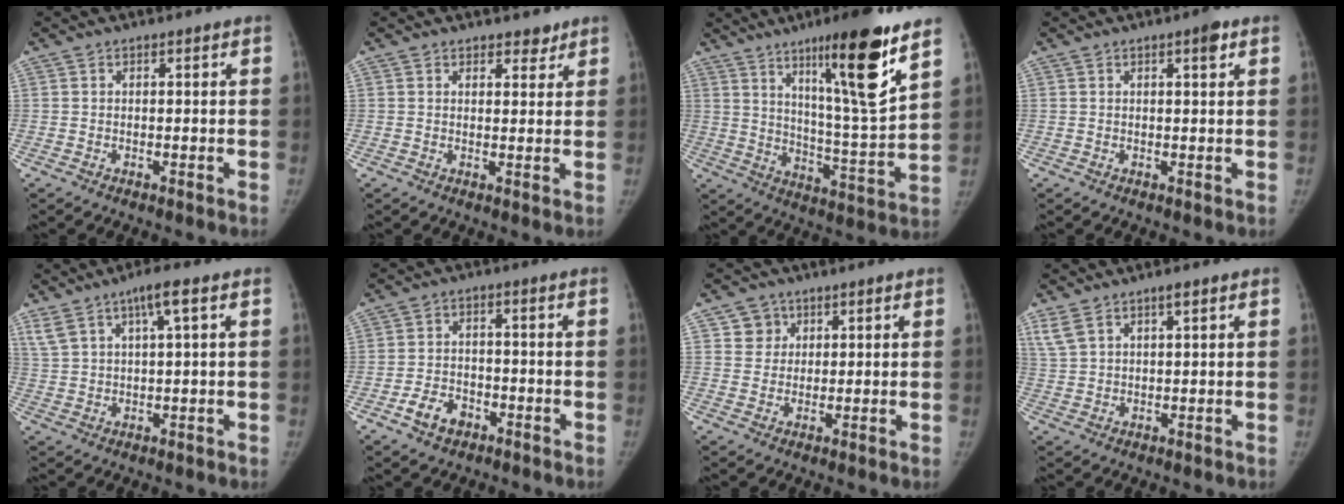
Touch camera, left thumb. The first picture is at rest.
{"total": 2.7, "force": [2.1, 1.5, 0.6], "torque": [0.013, -0.013, 0.027]}
{"total": 19.0, "force": [10.8, 1.8, 15.5], "torque": [-0.224, -0.065, 0.176]}
{"total": 2.1, "force": [1.1, 0.4, 1.8], "torque": [-0.023, -0.003, 0.014]}
{"total": 7.3, "force": [4.1, 1.5, 5.8], "torque": [-0.116, -0.003, 0.082]}
{"total": 5.7, "force": [-3.1, 3.9, 2.8], "torque": [-0.040, 0.021, -0.053]}
{"total": 4.1, "force": [1.7, 3.8, -0.3], "torque": [0.034, -0.006, 0.024]}
{"total": 5.4, "force": [3.5, 2.1, 3.5], "torque": [-0.069, -0.004, 0.072]}